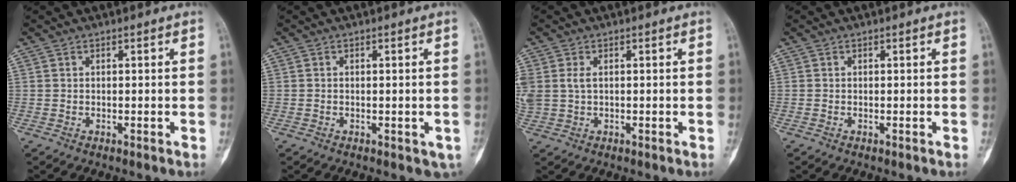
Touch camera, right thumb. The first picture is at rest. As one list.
[{"total": 1.9, "force": [-0.5, 1.1, 1.4], "torque": [-0.009, -0.001, -0.004]}, {"total": 4.4, "force": [0.4, 3.0, 3.2], "torque": [-0.086, 0.008, 0.013]}, {"total": 0.0}]